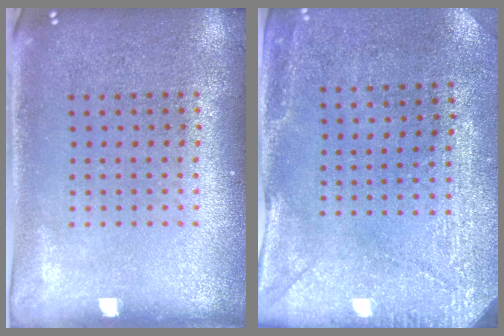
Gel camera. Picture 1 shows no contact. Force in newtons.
{"total": 2.9, "press": 2.6, "slide": 1.3}